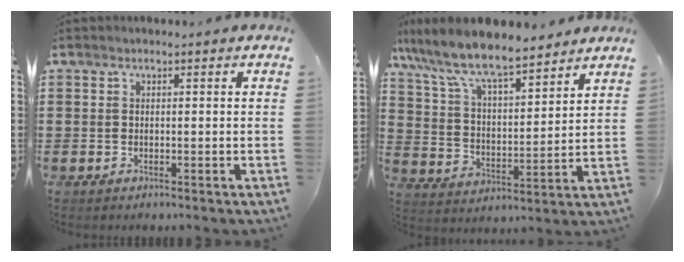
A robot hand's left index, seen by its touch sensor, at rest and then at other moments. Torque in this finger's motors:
{"motor_torque": [2.14, 0.00, 1.05, 0.21]}